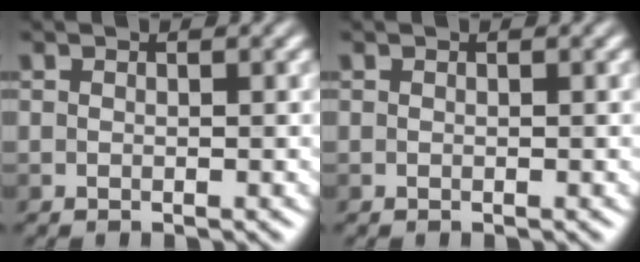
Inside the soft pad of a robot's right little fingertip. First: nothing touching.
{"total": 0.0}